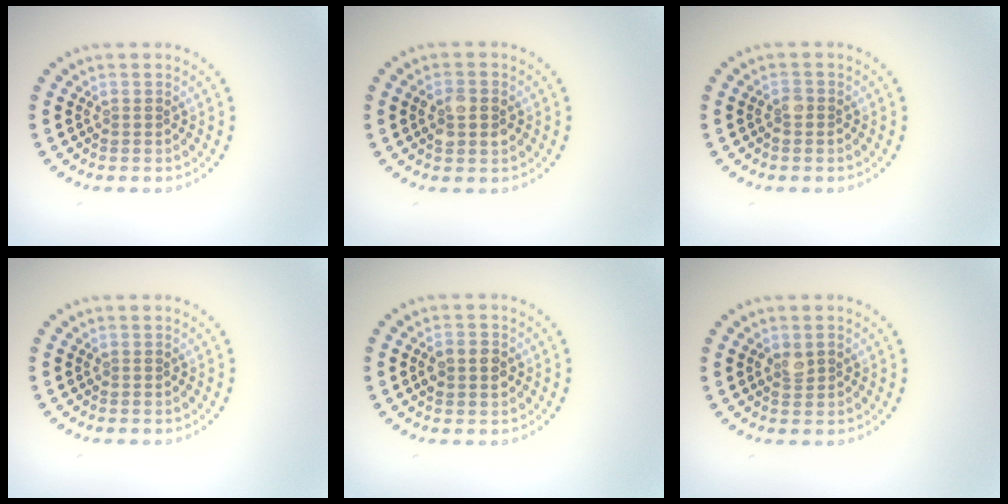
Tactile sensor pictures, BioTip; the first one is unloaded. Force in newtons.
{"total": 2.8, "press": 2.8, "slide": 0.2}
{"total": 0.8, "press": 0.7, "slide": 0.4}
{"total": 0.0}
{"total": 2.9, "press": 2.9, "slide": 0.1}
{"total": 1.3, "press": 1.3, "slide": 0.0}